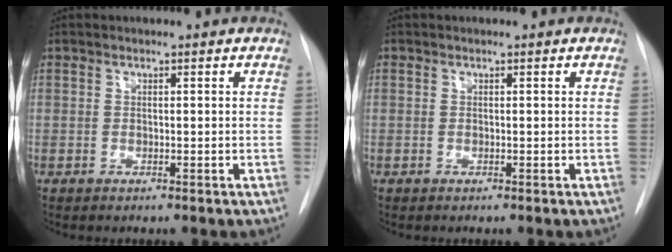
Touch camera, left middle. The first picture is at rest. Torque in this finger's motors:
{"motor_torque": [0.31, -0.27, 0.21, 0.05]}